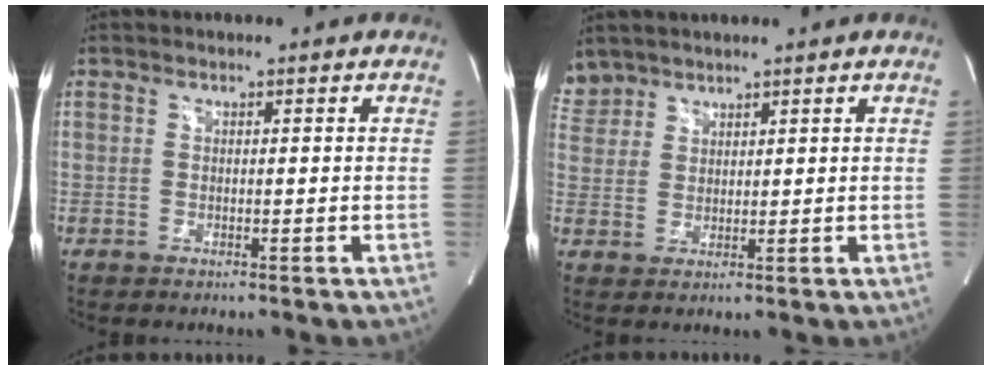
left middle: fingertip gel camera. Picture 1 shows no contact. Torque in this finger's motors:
{"motor_torque": [0.71, -0.70, 0.08, 0.00]}